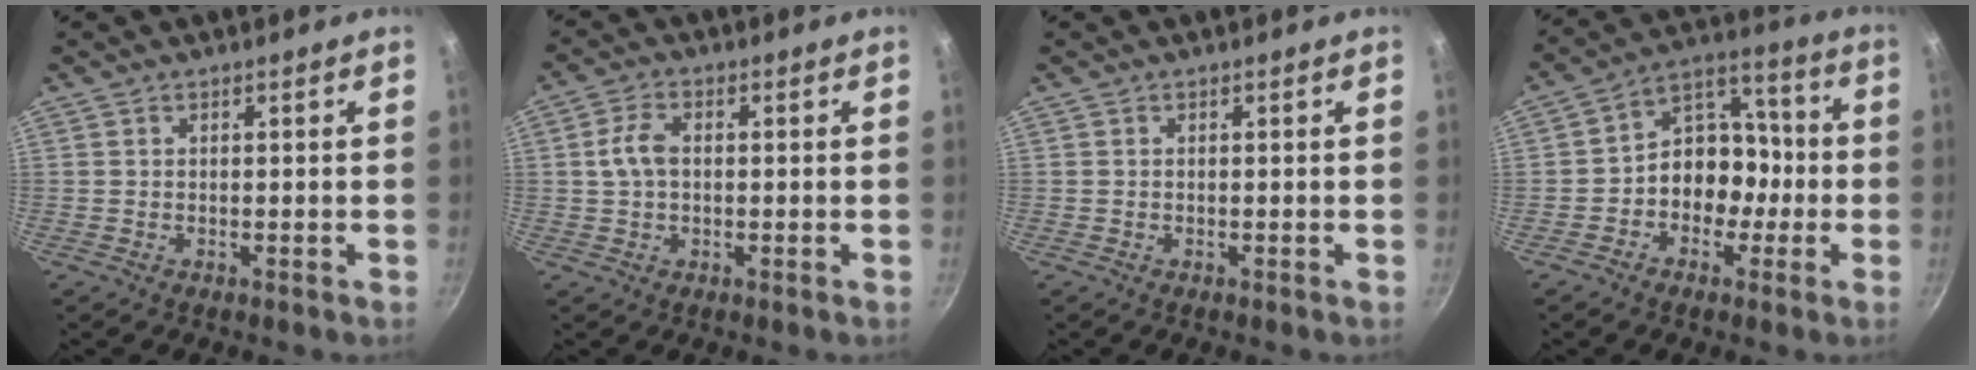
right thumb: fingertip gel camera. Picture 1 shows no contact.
{"total": 4.9, "force": [0.3, 3.1, 3.7], "torque": [-0.071, 0.014, 0.001]}
{"total": 0.0}
{"total": 11.2, "force": [-2.6, 9.0, 6.1], "torque": [-0.028, 0.060, -0.054]}